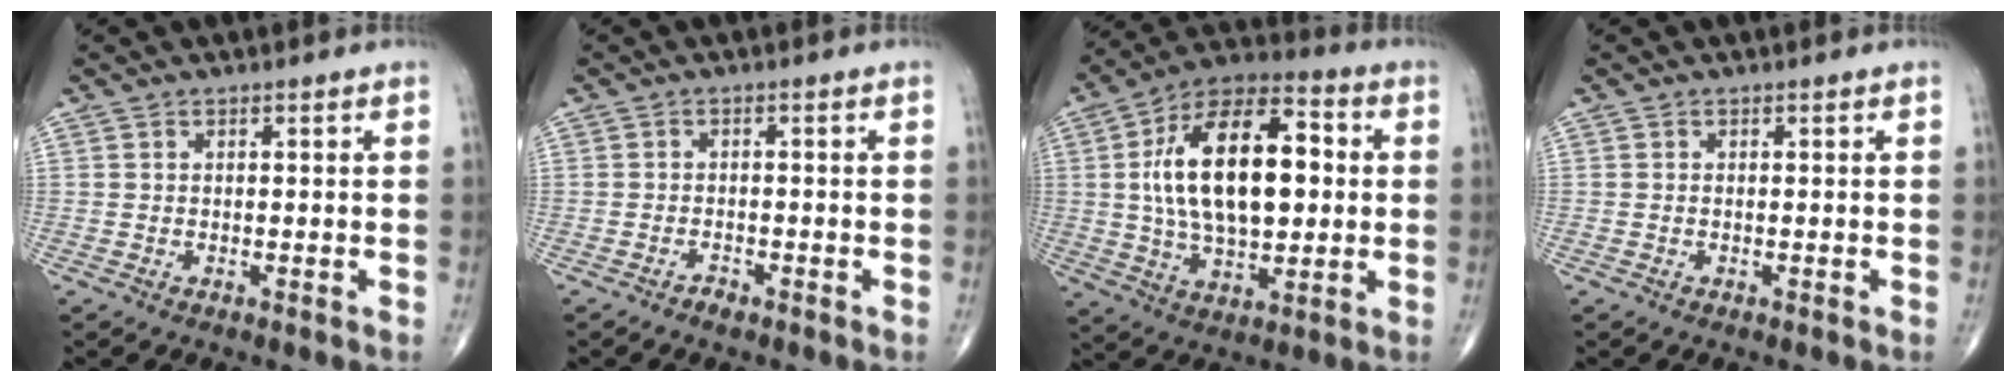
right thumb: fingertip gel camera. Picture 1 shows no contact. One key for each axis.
{"total": 1.3, "fx": -1.1, "fy": 0.5, "fz": 0.6, "tx": -0.015, "ty": 0.004, "tz": -0.020}
{"total": 22.9, "fx": 2.3, "fy": 12.1, "fz": 19.2, "tx": -0.313, "ty": 0.018, "tz": 0.037}
{"total": 0.0}